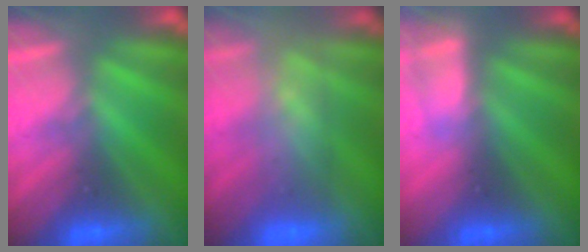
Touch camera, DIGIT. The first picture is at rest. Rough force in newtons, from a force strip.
{"total": 6.2}
{"total": 2.8}